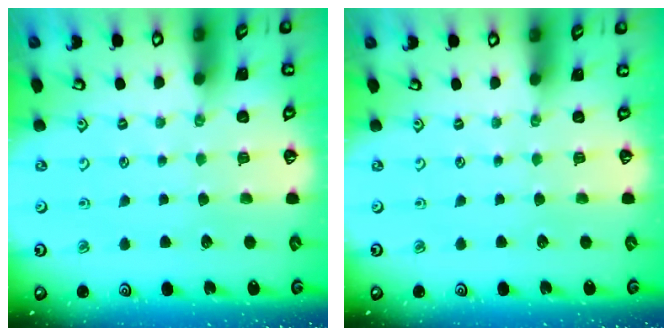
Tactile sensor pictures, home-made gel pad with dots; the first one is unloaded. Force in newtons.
{"total": 0.0}